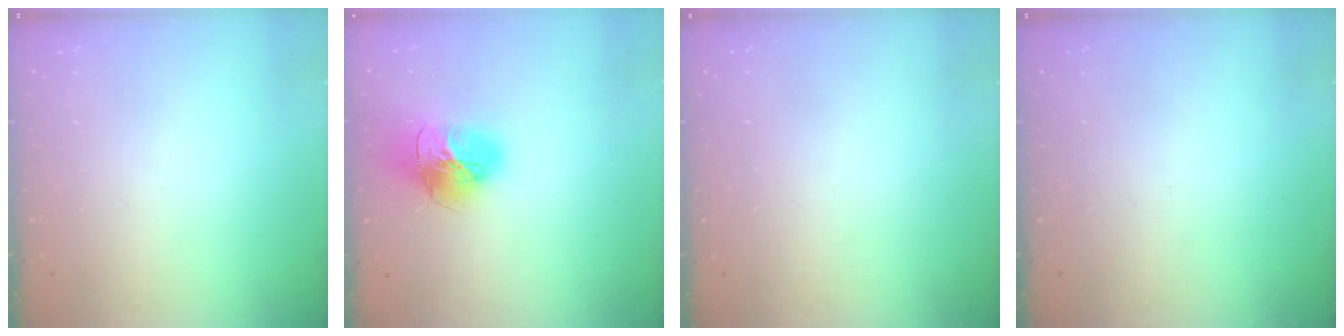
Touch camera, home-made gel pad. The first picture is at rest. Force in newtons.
{"total": 16.2, "press": 16.1, "slide": 1.6}
{"total": 0.7, "press": 0.7, "slide": 0.1}
{"total": 0.0}